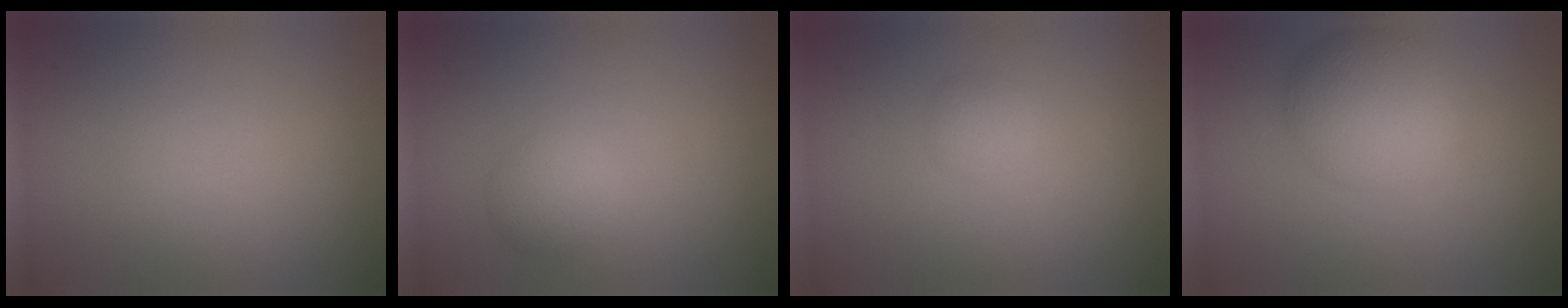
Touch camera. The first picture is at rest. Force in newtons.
{"total": 2.1, "press": 2.1, "slide": 0.1}
{"total": 1.2, "press": 1.2, "slide": 0.1}
{"total": 5.3, "press": 5.3, "slide": 0.2}